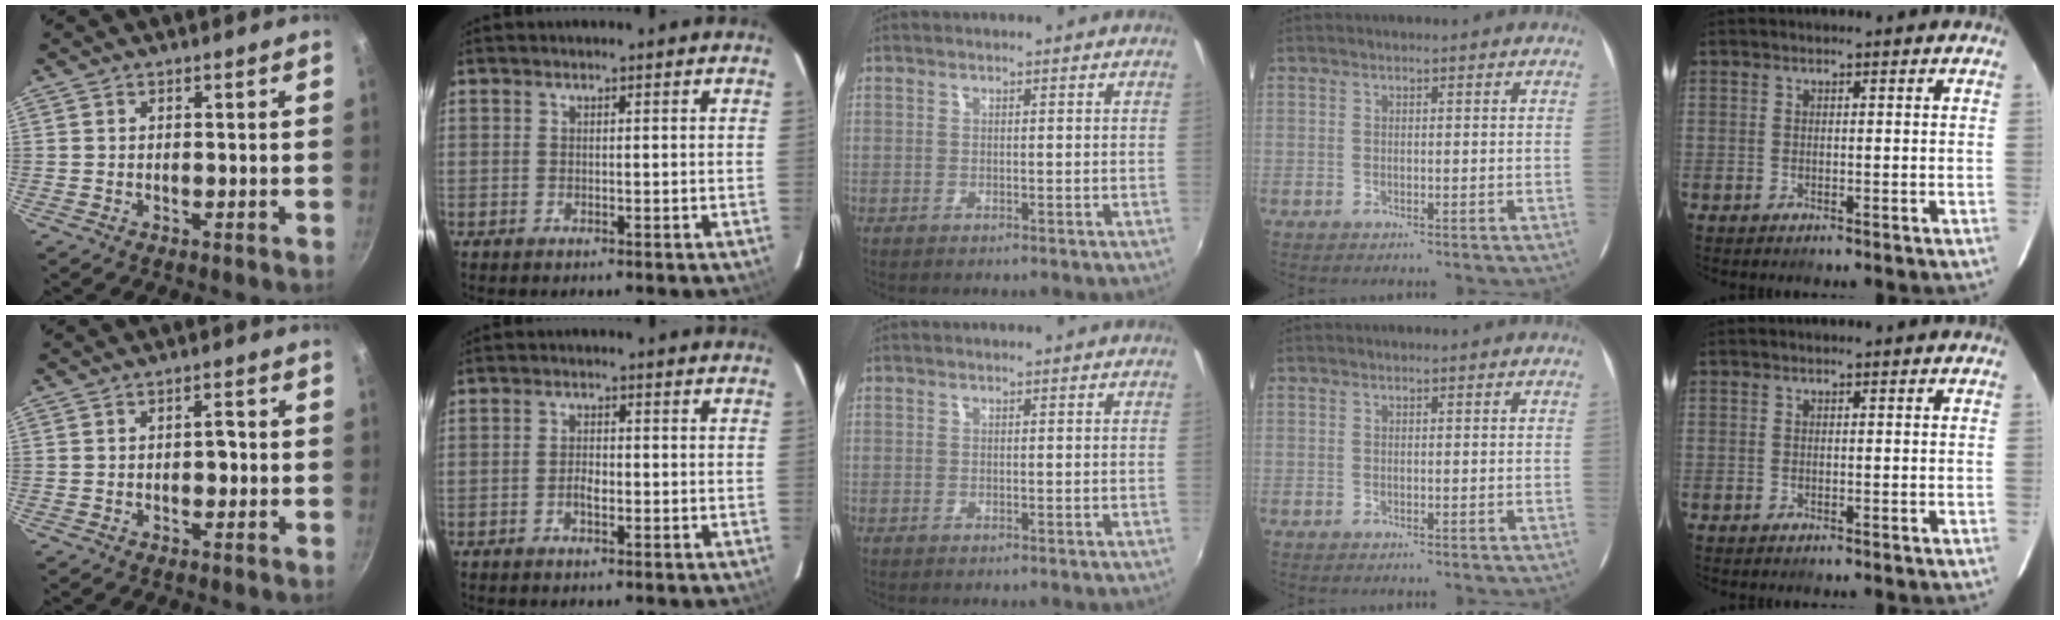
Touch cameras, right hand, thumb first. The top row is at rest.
{"thumb": {"total": 2.4, "force": [-0.3, 1.4, 1.9], "torque": [-0.018, 0.010, -0.004]}, "index": {"total": 1.9, "force": [-0.9, 0.8, 1.5], "torque": [-0.032, 0.003, -0.016]}}